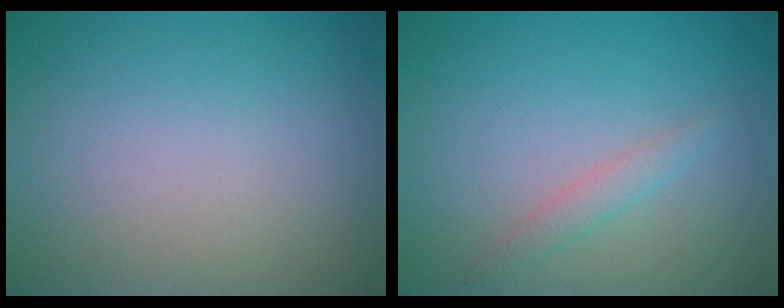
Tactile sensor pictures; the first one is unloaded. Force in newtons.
{"total": 1.3, "press": 1.3, "slide": 0.1}